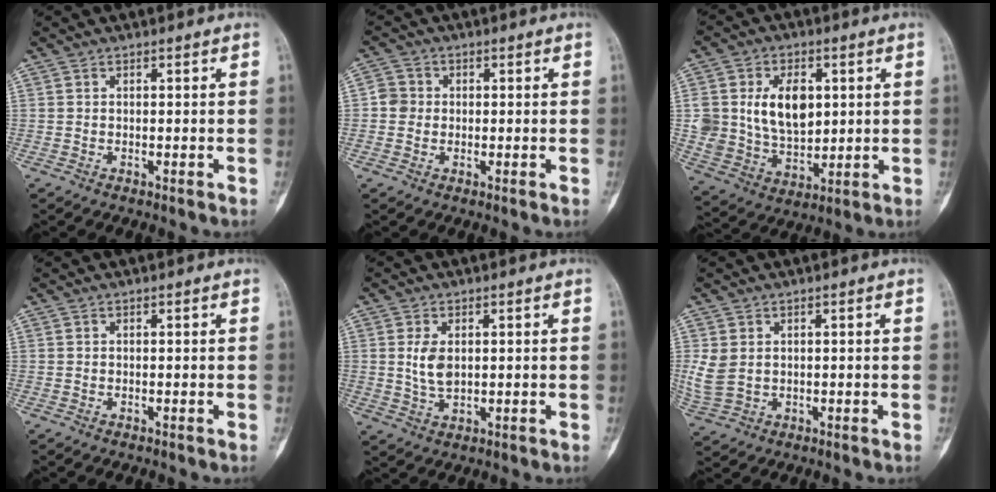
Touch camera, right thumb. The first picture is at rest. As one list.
[{"total": 3.2, "force": [0.0, 3.1, 0.9], "torque": [0.001, 0.007, -0.006]}, {"total": 13.5, "force": [3.0, 9.3, 9.4], "torque": [-0.133, -0.014, 0.067]}, {"total": 0.0}, {"total": 4.6, "force": [0.8, 2.7, 3.6], "torque": [-0.070, -0.007, 0.021]}, {"total": 5.0, "force": [0.8, 3.9, 3.1], "torque": [-0.072, -0.001, 0.029]}]